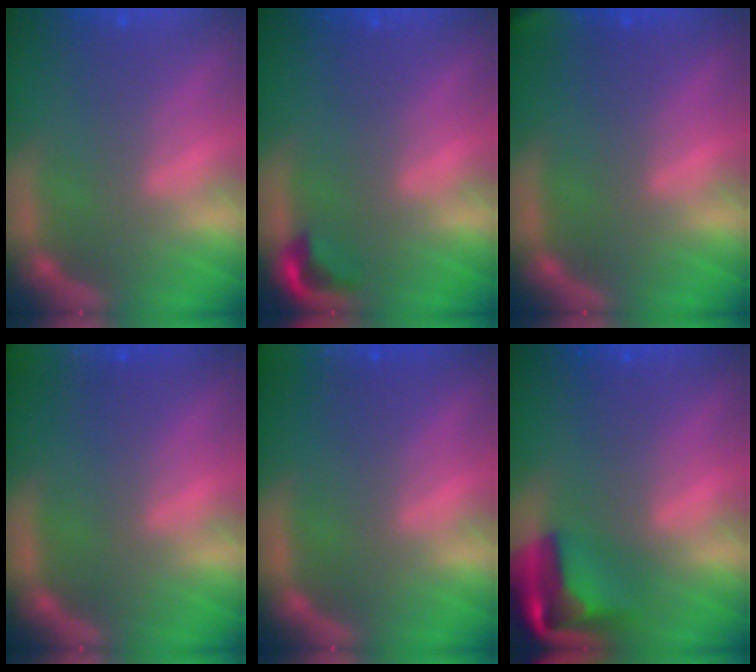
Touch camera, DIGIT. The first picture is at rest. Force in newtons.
{"total": 1.9}
{"total": 2.4}
{"total": 9.0}
{"total": 10.0}
{"total": 6.9}